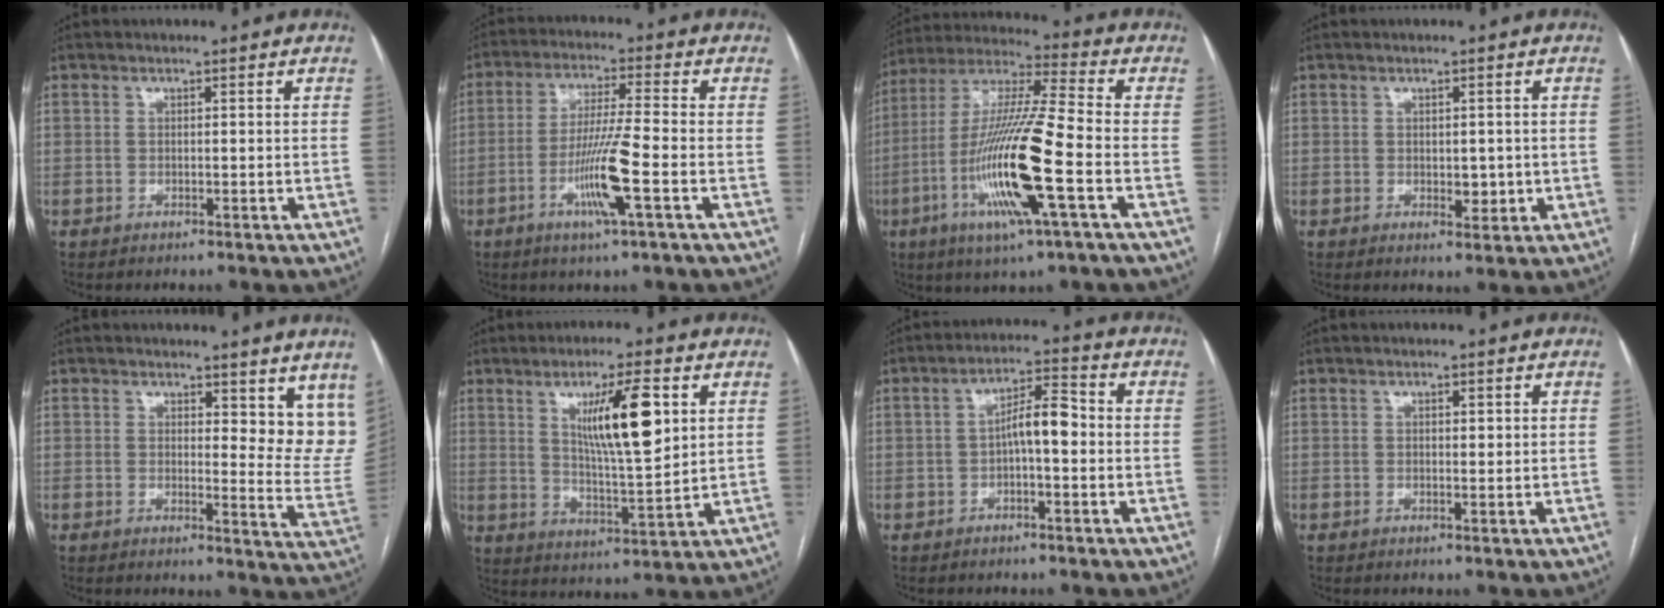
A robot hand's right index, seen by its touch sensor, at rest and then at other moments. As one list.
[{"total": 9.3, "force": [-3.3, -0.6, 8.7], "torque": [-0.171, -0.010, -0.064]}, {"total": 18.2, "force": [-5.7, 0.5, 17.3], "torque": [-0.351, -0.015, -0.109]}, {"total": 2.7, "force": [-0.3, 1.6, 2.1], "torque": [-0.024, -0.001, 0.003]}, {"total": 9.6, "force": [7.6, 3.7, 4.6], "torque": [-0.032, -0.035, 0.071]}, {"total": 11.3, "force": [4.0, 1.4, 10.5], "torque": [-0.177, -0.005, 0.071]}, {"total": 5.8, "force": [-0.6, 1.6, 5.6], "torque": [-0.095, 0.024, -0.011]}, {"total": 1.0, "force": [0.4, 0.4, 0.8], "torque": [-0.012, 0.000, 0.005]}]